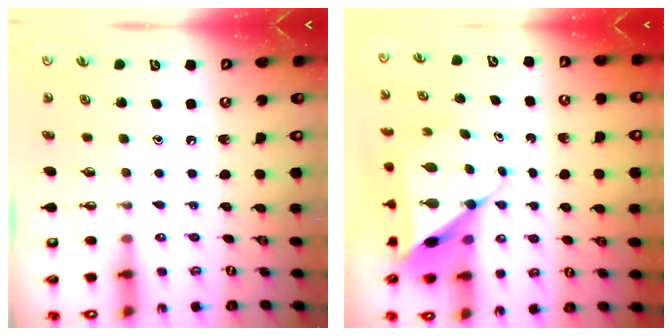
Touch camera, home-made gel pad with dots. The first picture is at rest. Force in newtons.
{"total": 9.9, "press": 9.8, "slide": 1.0}